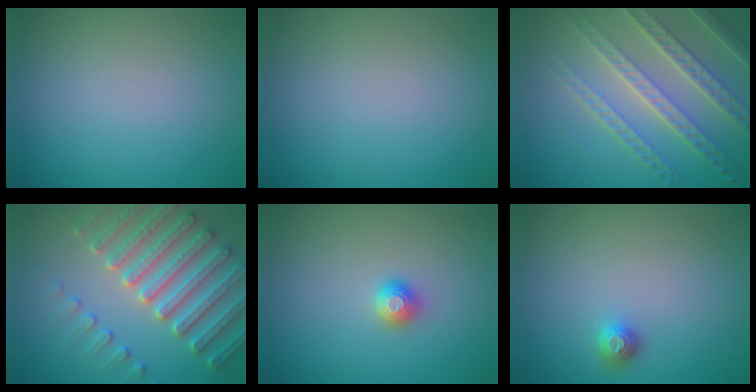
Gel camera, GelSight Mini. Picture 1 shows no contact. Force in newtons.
{"total": 0.0}
{"total": 6.0, "press": 5.0, "slide": 3.3}
{"total": 7.2, "press": 7.0, "slide": 1.8}
{"total": 1.3, "press": 1.2, "slide": 0.5}
{"total": 1.4, "press": 1.2, "slide": 0.5}